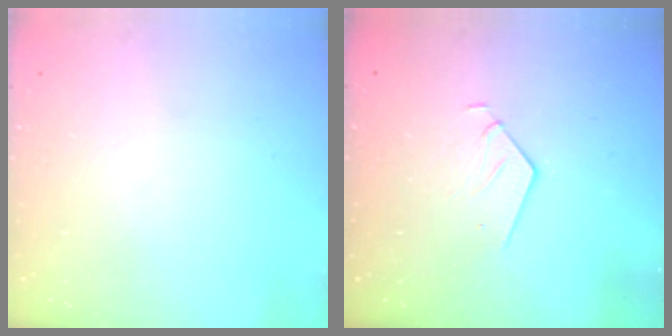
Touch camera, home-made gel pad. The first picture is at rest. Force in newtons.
{"total": 4.6, "press": 4.5, "slide": 0.4}